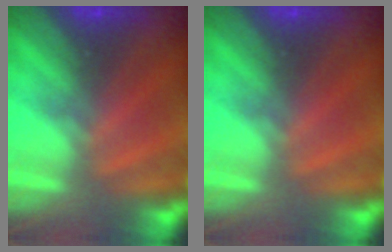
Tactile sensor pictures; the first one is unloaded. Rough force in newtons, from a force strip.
{"total": 0.0}